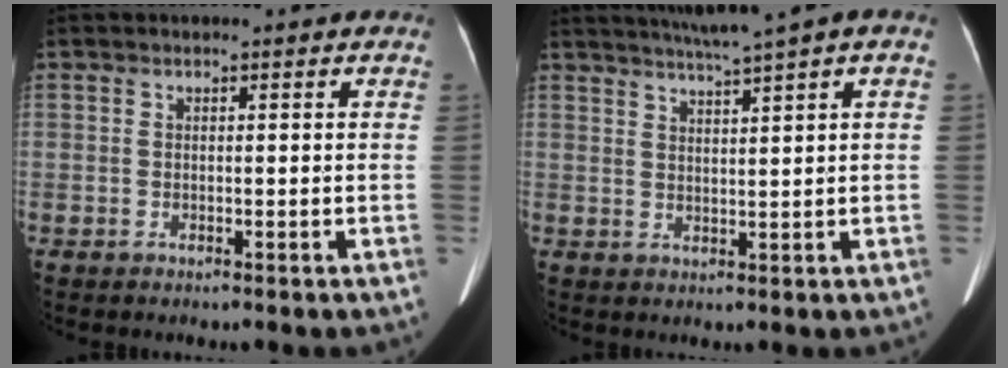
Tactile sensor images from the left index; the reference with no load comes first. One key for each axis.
{"total": 6.3, "fx": 4.6, "fy": -1.0, "fz": 4.2, "tx": -0.068, "ty": 0.017, "tz": 0.075}